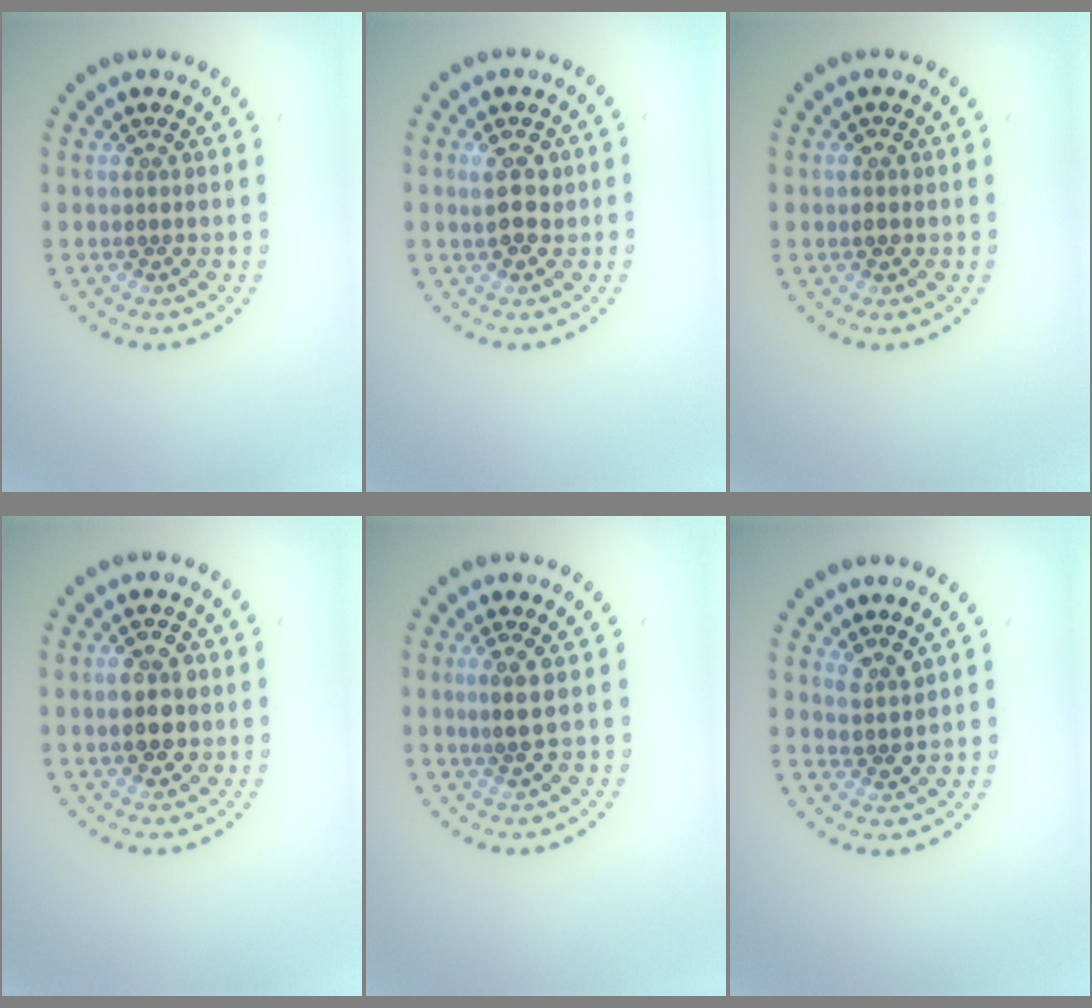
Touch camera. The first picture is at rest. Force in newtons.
{"total": 2.9, "press": 2.8, "slide": 0.3}
{"total": 1.2, "press": 1.2, "slide": 0.1}
{"total": 3.8, "press": 3.8, "slide": 0.2}
{"total": 1.8, "press": 1.6, "slide": 0.9}
{"total": 1.8, "press": 1.4, "slide": 1.2}